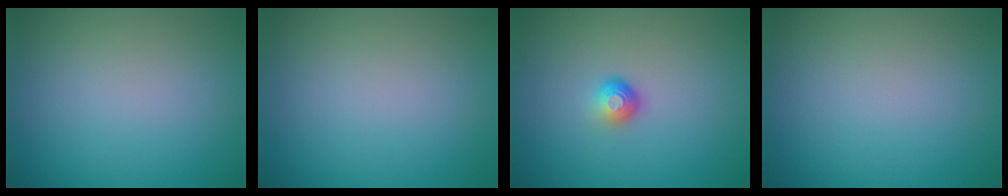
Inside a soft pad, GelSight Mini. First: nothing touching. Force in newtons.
{"total": 0.0}
{"total": 1.7, "press": 1.1, "slide": 1.3}
{"total": 0.0}